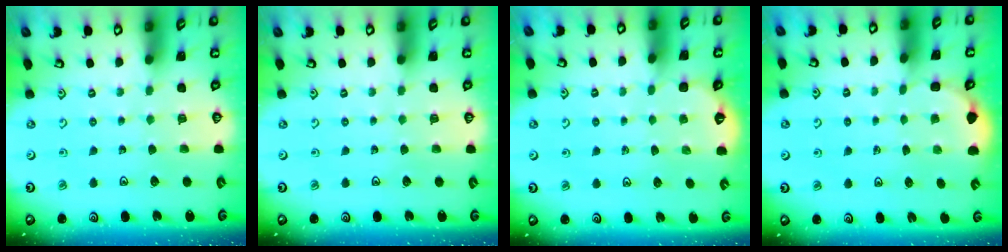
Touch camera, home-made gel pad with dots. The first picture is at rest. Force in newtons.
{"total": 0.0}
{"total": 1.6, "press": 1.5, "slide": 0.5}
{"total": 2.4, "press": 1.0, "slide": 2.1}